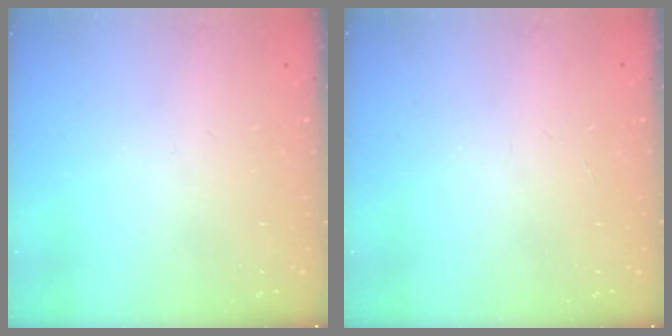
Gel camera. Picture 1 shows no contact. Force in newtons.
{"total": 0.0}